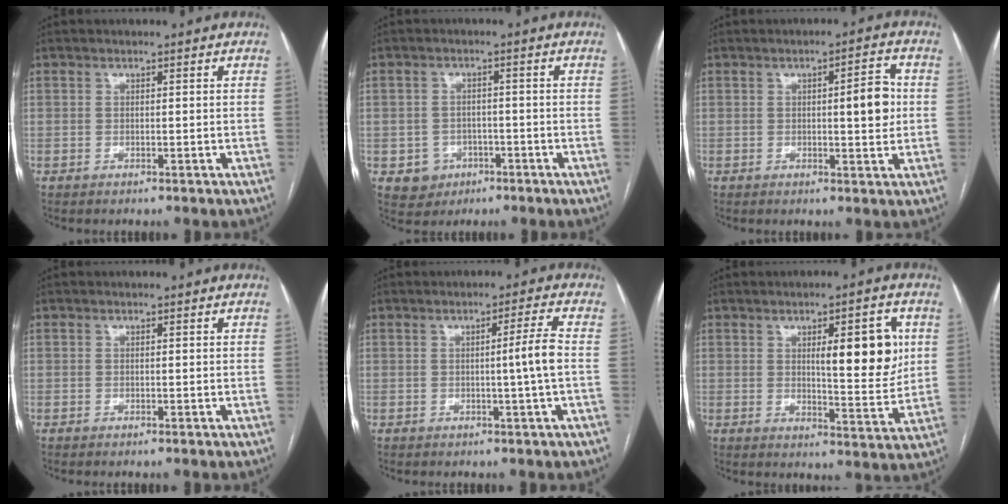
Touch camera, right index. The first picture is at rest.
{"total": 4.3, "force": [-1.8, 3.9, 0.7], "torque": [-0.003, 0.011, -0.019]}
{"total": 5.6, "force": [0.4, 1.2, 5.4], "torque": [-0.073, 0.007, 0.004]}
{"total": 0.0}
{"total": 4.1, "force": [-0.4, -1.3, 3.8], "torque": [-0.058, 0.000, -0.006]}
{"total": 10.1, "force": [2.5, 2.4, 9.5], "torque": [-0.128, -0.001, 0.038]}